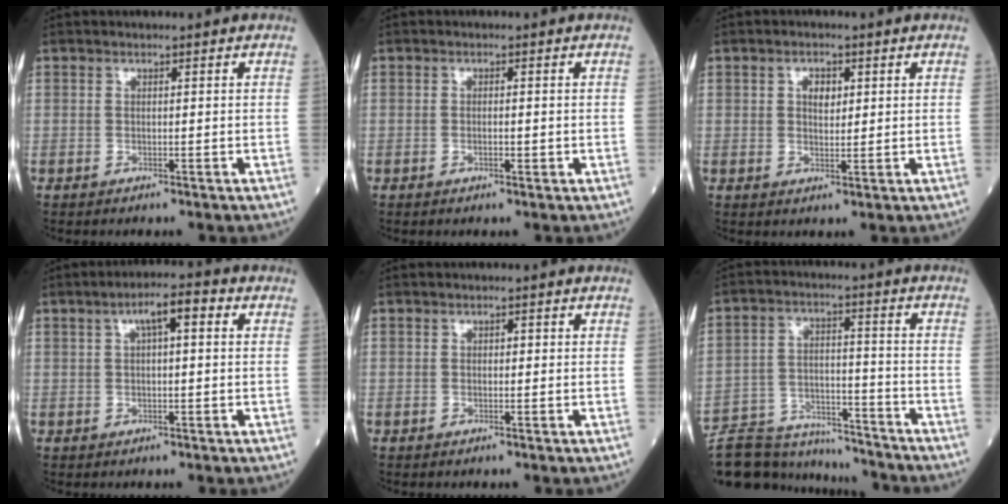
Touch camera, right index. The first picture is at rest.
{"total": 1.3, "force": [-0.3, 0.5, 1.2], "torque": [-0.030, 0.001, -0.003]}
{"total": 3.3, "force": [1.0, 2.1, 2.4], "torque": [-0.050, 0.006, 0.021]}
{"total": 5.9, "force": [2.0, 1.9, 5.3], "torque": [-0.102, 0.027, 0.033]}
{"total": 0.9, "force": [0.1, 0.6, 0.7], "torque": [-0.024, 0.012, 0.003]}
{"total": 23.5, "force": [-21.2, 6.7, 7.6], "torque": [-0.194, -0.007, -0.328]}